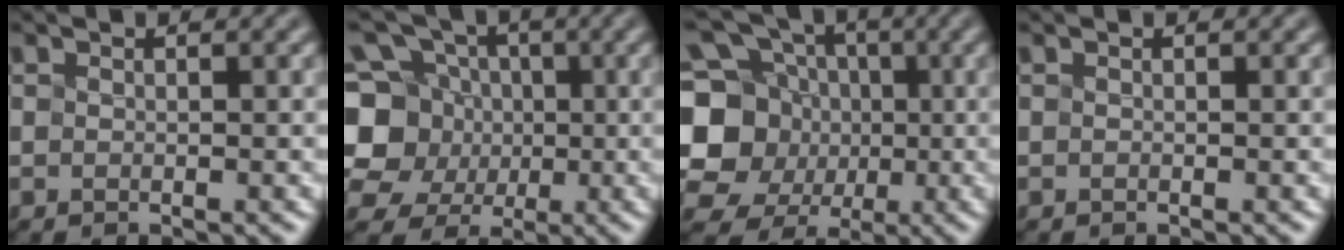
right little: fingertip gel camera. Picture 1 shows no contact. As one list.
[{"total": 7.4, "force": [0.1, 6.7, 3.3], "torque": [-0.074, 0.008, -0.021]}, {"total": 10.3, "force": [0.0, 9.2, 4.7], "torque": [-0.116, 0.005, -0.023]}, {"total": 0.0}]